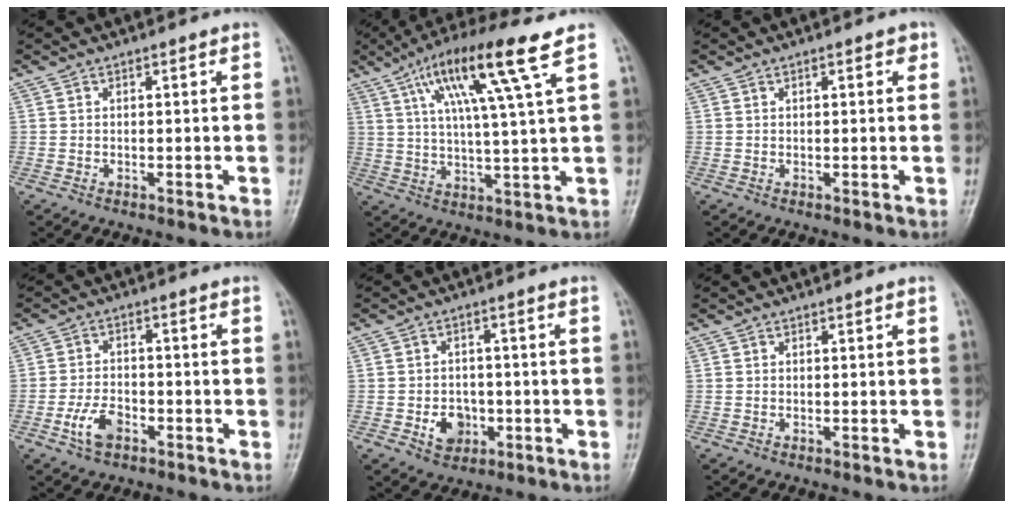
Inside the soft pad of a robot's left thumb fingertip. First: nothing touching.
{"total": 14.5, "force": [6.8, 0.6, 12.8], "torque": [-0.234, -0.008, 0.117]}
{"total": 1.7, "force": [0.7, 0.7, 1.4], "torque": [-0.016, 0.002, 0.007]}
{"total": 5.6, "force": [-2.8, 3.2, 3.7], "torque": [-0.070, 0.016, -0.052]}
{"total": 5.7, "force": [-1.8, 4.5, 2.9], "torque": [-0.021, 0.013, -0.023]}
{"total": 0.0}